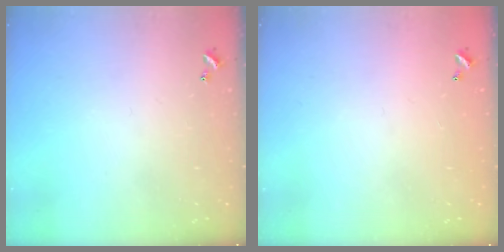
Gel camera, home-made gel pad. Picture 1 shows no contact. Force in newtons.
{"total": 3.0, "press": 3.0, "slide": 0.1}